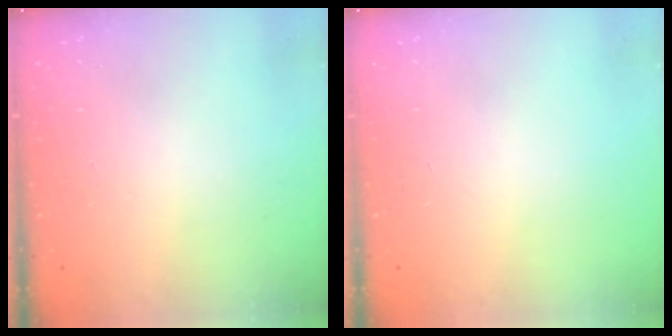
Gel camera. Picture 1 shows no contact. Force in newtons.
{"total": 0.0}